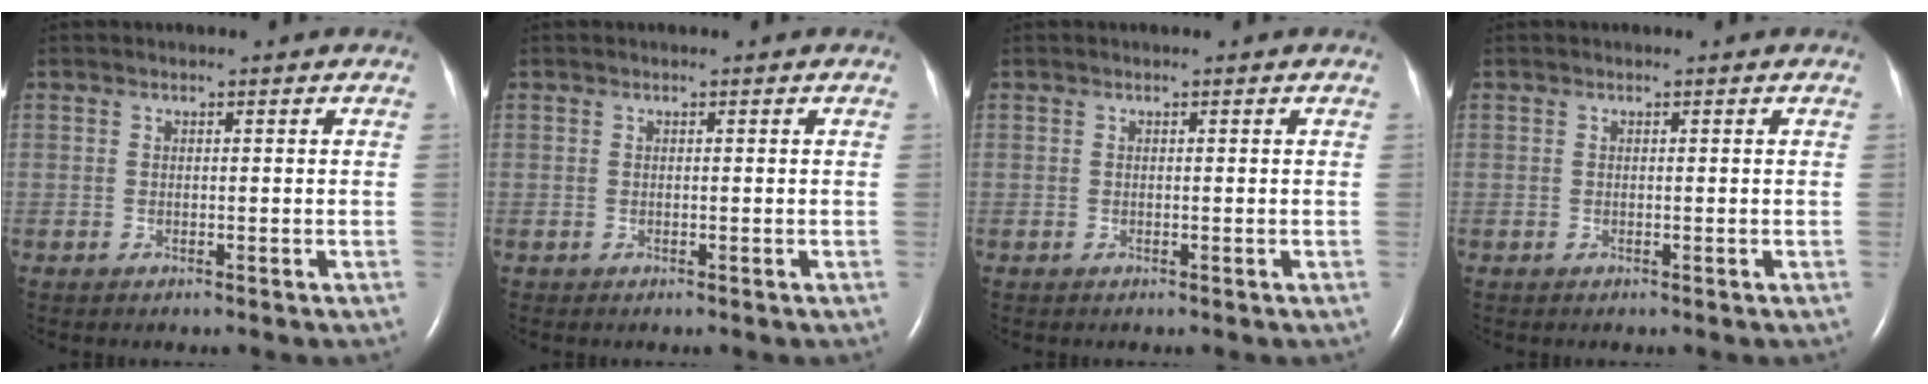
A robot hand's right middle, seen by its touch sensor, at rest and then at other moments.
{"total": 0.0}
{"total": 0.0}
{"total": 0.0}